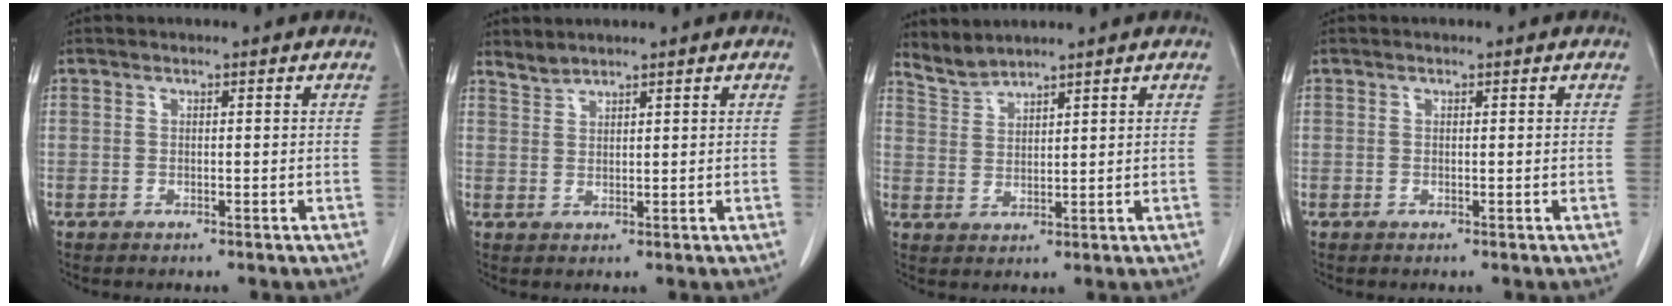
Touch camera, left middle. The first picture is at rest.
{"total": 1.8, "force": [1.8, -0.1, 0.0], "torque": [-0.002, 0.003, 0.041]}
{"total": 3.3, "force": [3.3, -0.2, -0.2], "torque": [-0.001, 0.000, 0.073]}
{"total": 0.0}